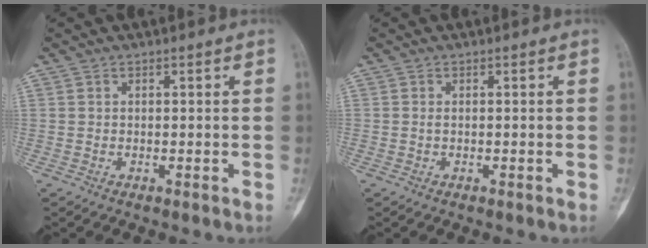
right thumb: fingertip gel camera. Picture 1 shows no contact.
{"total": 2.2, "force": [-1.1, 1.7, 0.8], "torque": [-0.020, 0.004, -0.025]}